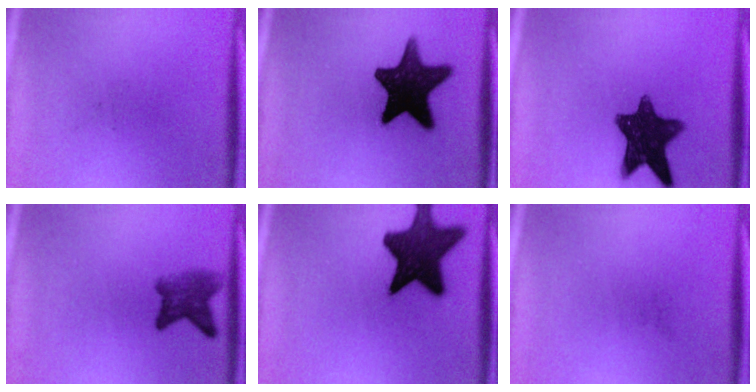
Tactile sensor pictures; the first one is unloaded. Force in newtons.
{"total": 16.0}
{"total": 12.4}
{"total": 4.2}
{"total": 15.2}
{"total": 0.0}